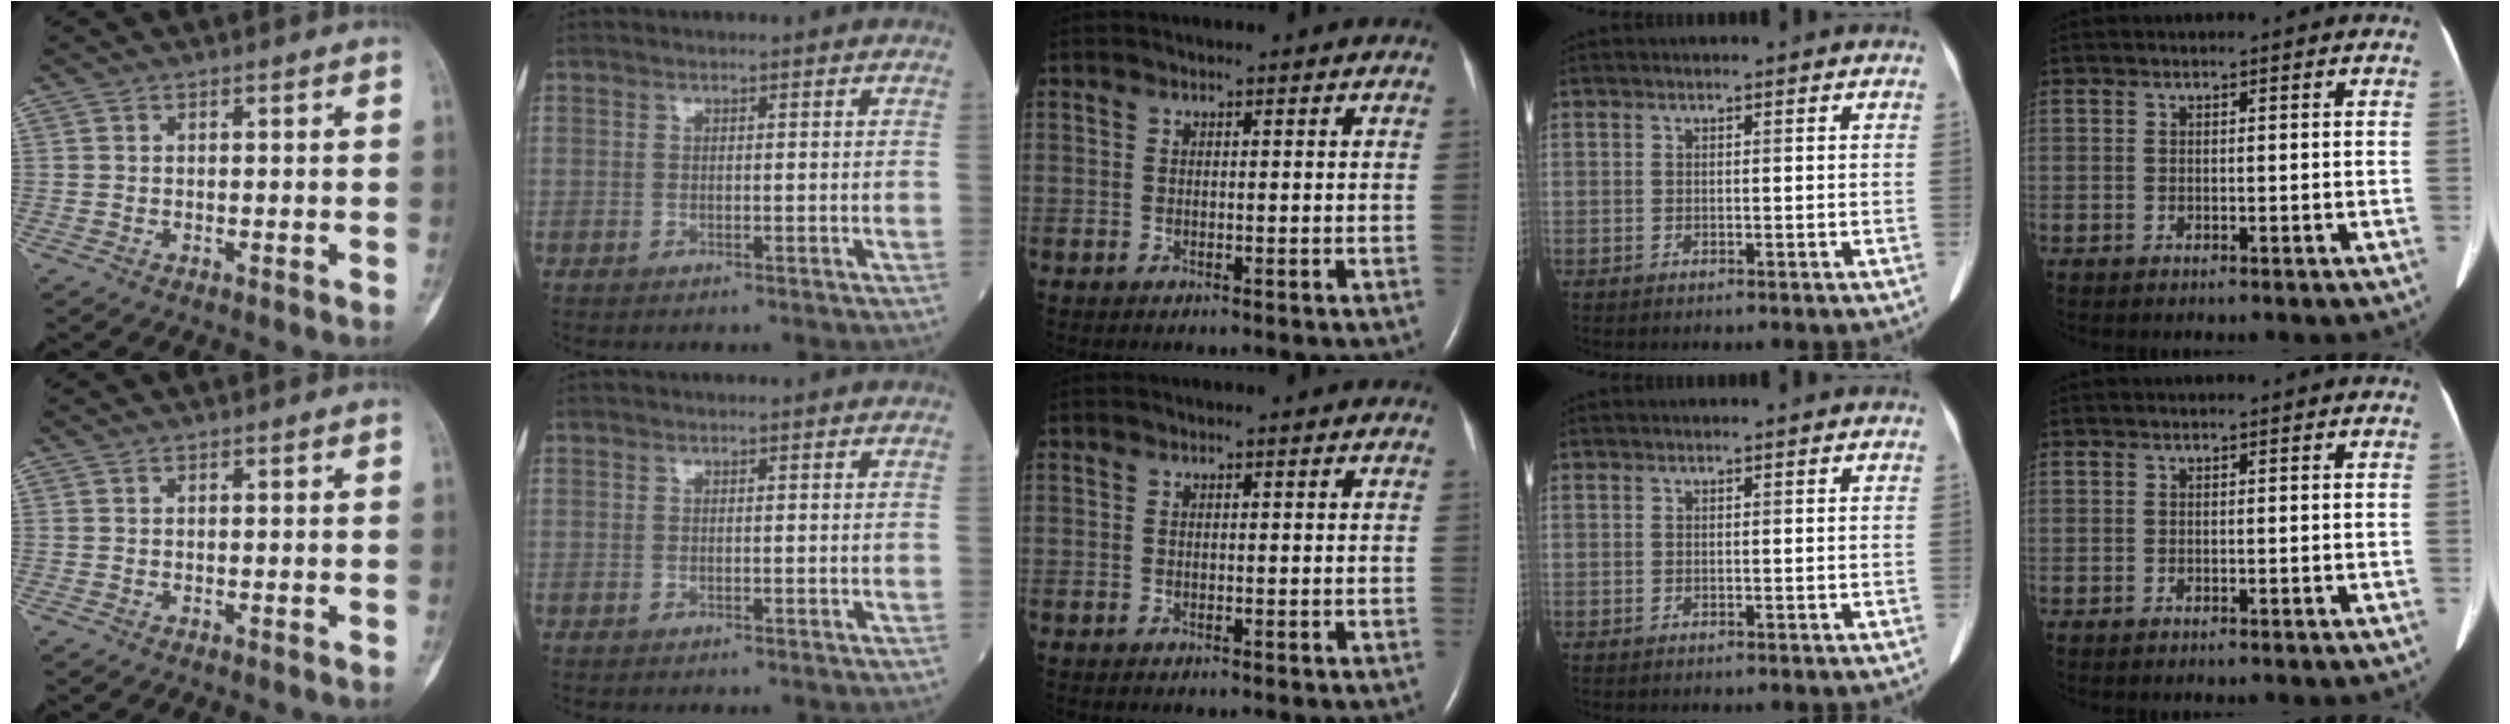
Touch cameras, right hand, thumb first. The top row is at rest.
{}